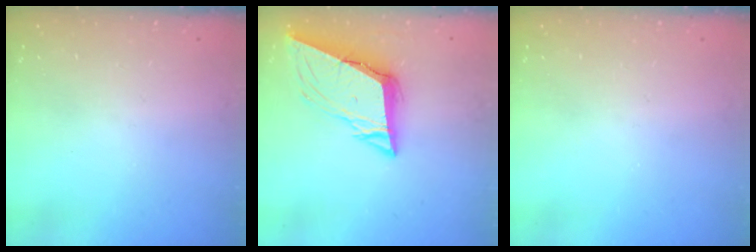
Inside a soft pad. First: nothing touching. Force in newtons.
{"total": 10.3, "press": 9.9, "slide": 2.9}
{"total": 0.0}